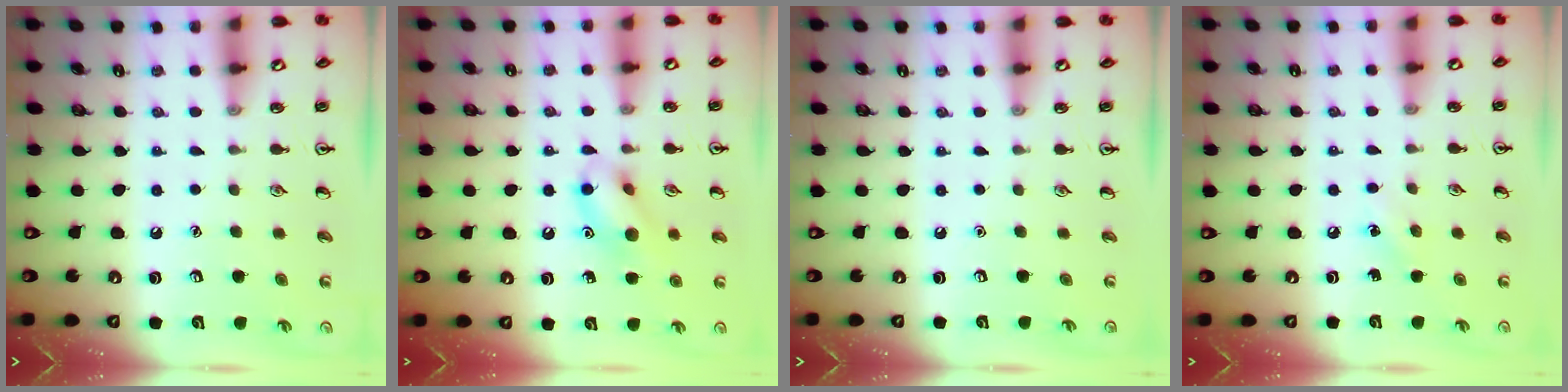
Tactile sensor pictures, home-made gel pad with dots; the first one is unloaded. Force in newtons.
{"total": 11.2, "press": 11.2, "slide": 1.2}
{"total": 0.0}
{"total": 5.4, "press": 5.0, "slide": 1.8}